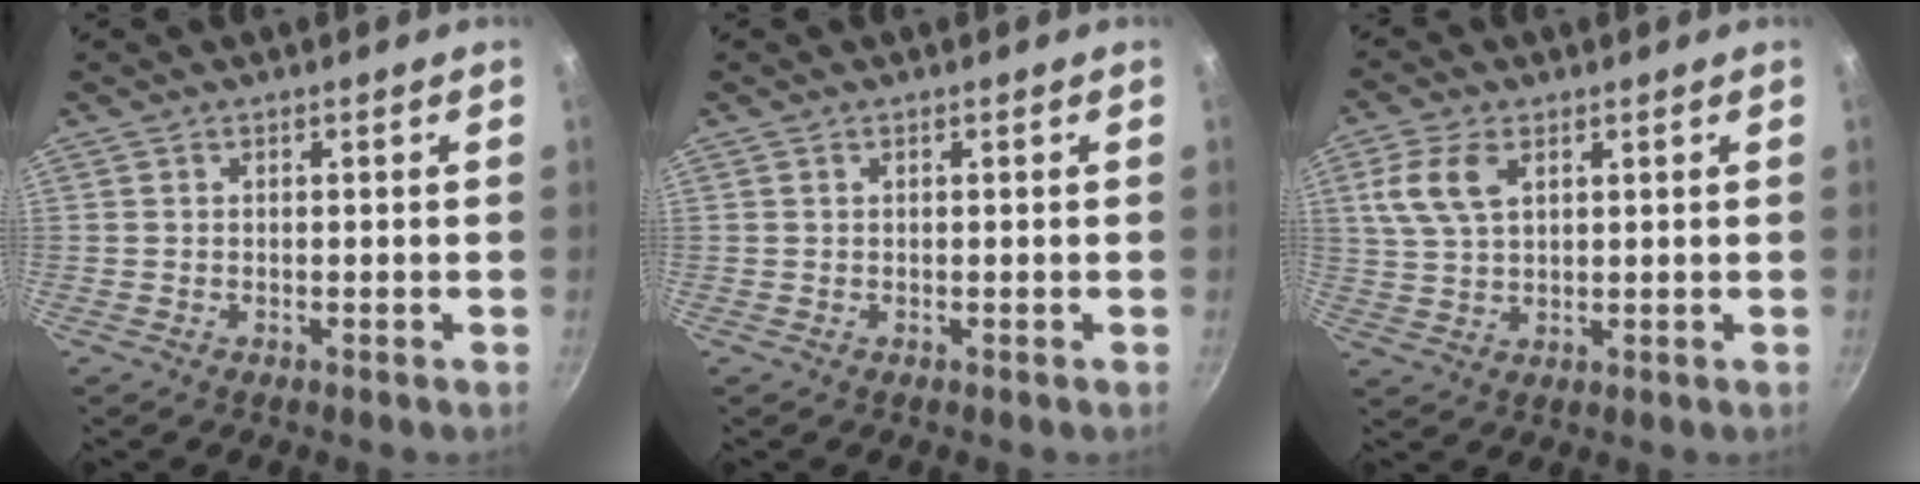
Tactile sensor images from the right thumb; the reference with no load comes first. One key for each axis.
{"total": 0.0}
{"total": 7.6, "fx": 2.9, "fy": 4.4, "fz": 5.5, "tx": -0.107, "ty": 0.001, "tz": 0.058}